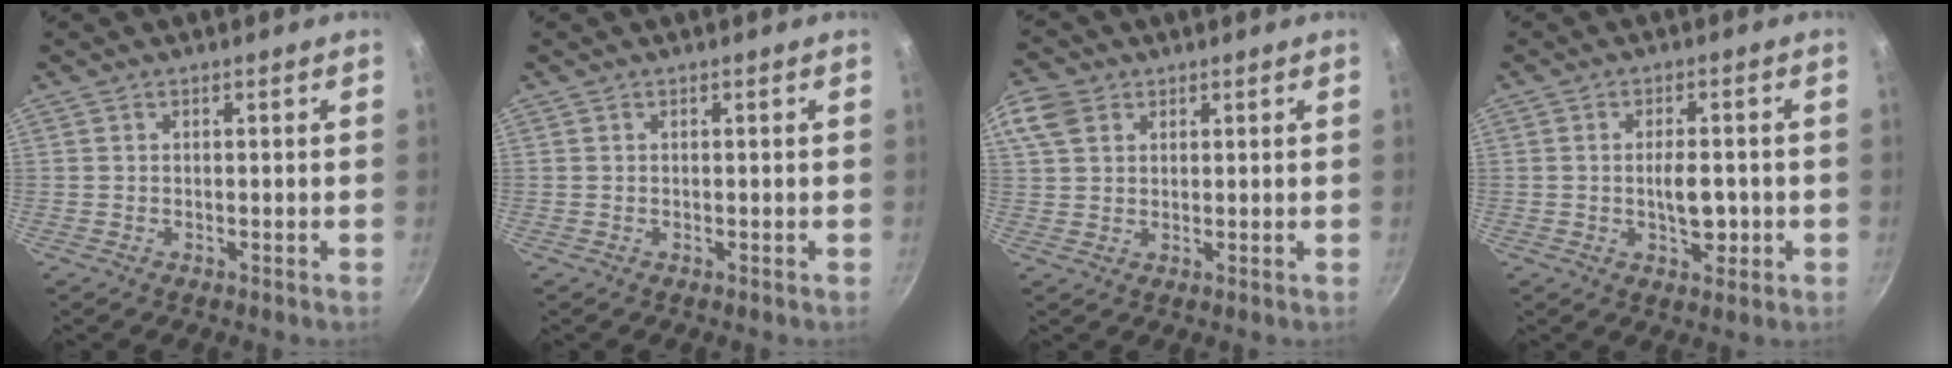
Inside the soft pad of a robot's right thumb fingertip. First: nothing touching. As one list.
[{"total": 0.0}, {"total": 6.7, "force": [2.9, 5.0, 3.4], "torque": [-0.059, 0.000, 0.050]}, {"total": 5.8, "force": [-0.9, 2.9, 4.9], "torque": [-0.060, 0.003, -0.012]}]